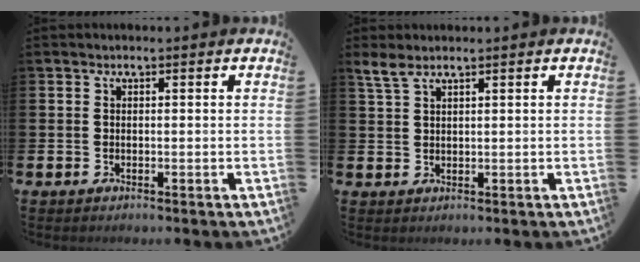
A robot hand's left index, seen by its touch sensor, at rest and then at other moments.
{"total": 2.5, "force": [2.0, 0.8, 1.4], "torque": [-0.028, 0.002, 0.035]}